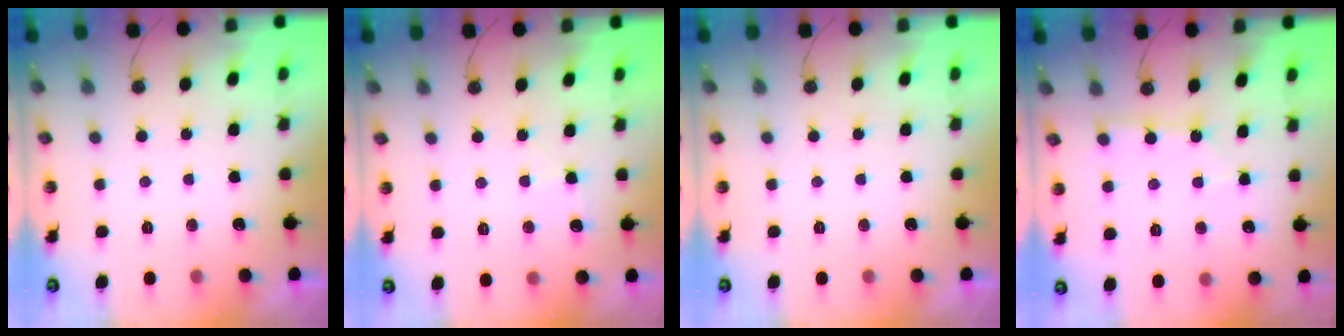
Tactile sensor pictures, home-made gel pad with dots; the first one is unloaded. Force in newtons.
{"total": 3.7, "press": 3.7, "slide": 0.5}
{"total": 0.0}
{"total": 1.9, "press": 1.9, "slide": 0.2}